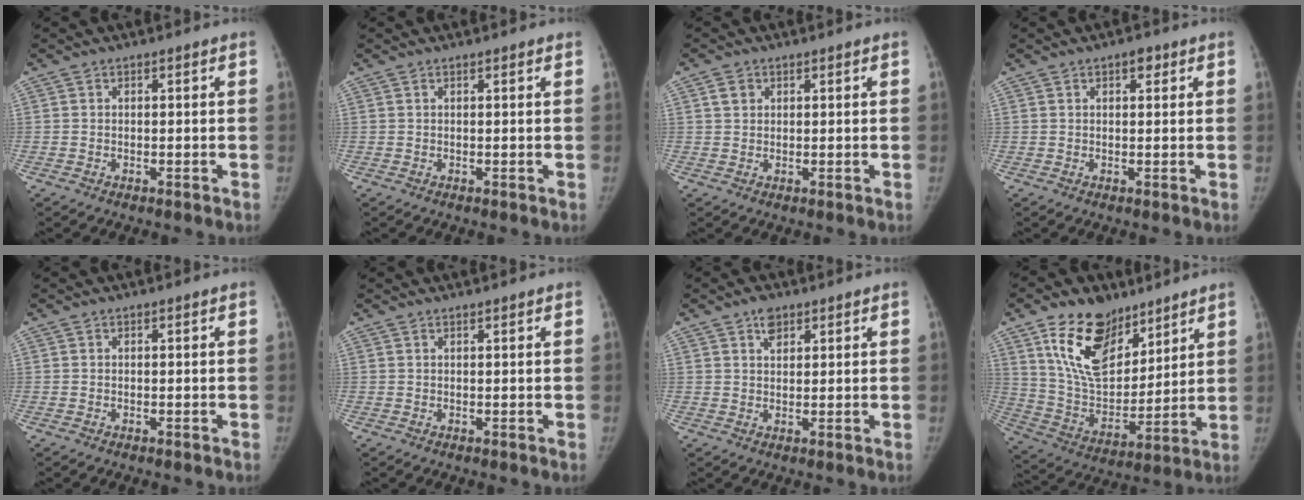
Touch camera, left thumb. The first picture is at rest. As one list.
[{"total": 0.6, "force": [0.5, 0.1, 0.3], "torque": [-0.003, 0.003, 0.007]}, {"total": 2.1, "force": [0.9, 1.8, 0.8], "torque": [-0.007, -0.002, 0.014]}, {"total": 2.1, "force": [1.1, 1.1, 1.4], "torque": [-0.012, -0.001, 0.014]}, {"total": 0.0}, {"total": 0.8, "force": [0.7, 0.0, 0.2], "torque": [-0.001, 0.006, 0.014]}, {"total": 3.0, "force": [1.8, 1.8, 1.5], "torque": [-0.011, -0.008, 0.030]}, {"total": 18.1, "force": [10.9, 10.3, 10.1], "torque": [-0.131, -0.056, 0.210]}]